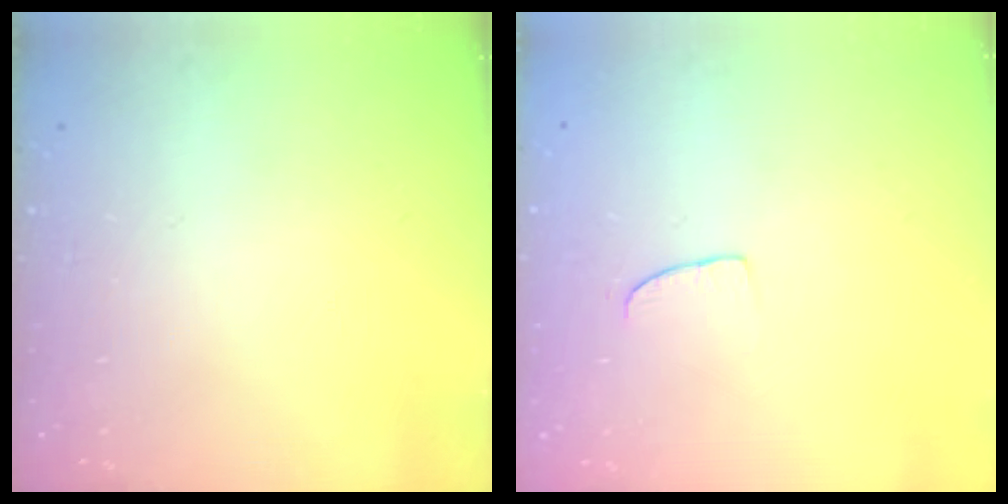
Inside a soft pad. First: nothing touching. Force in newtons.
{"total": 5.4, "press": 5.3, "slide": 0.4}